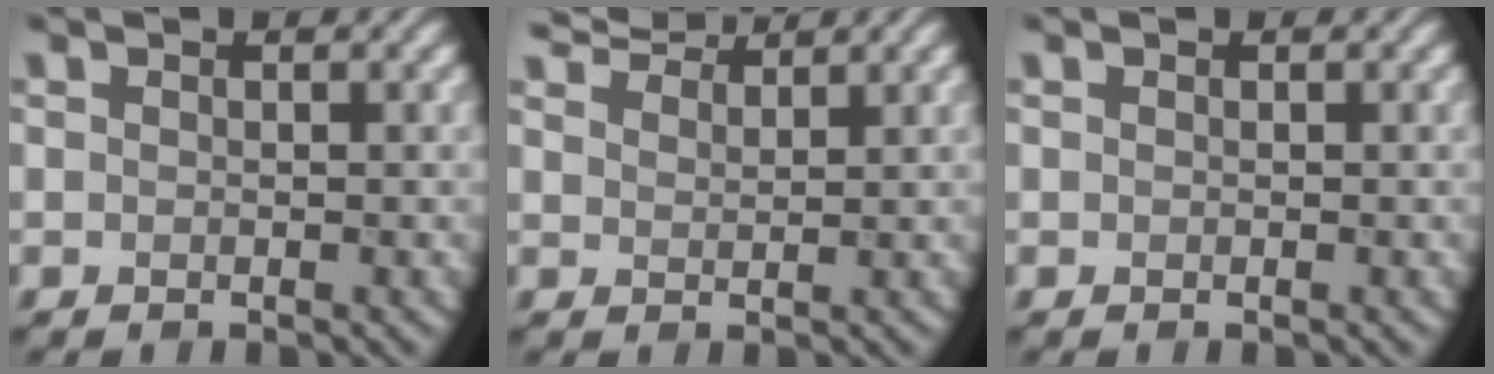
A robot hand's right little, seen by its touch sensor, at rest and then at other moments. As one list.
[{"total": 3.9, "force": [3.8, 0.4, 0.8], "torque": [-0.020, 0.009, 0.063]}, {"total": 0.0}]